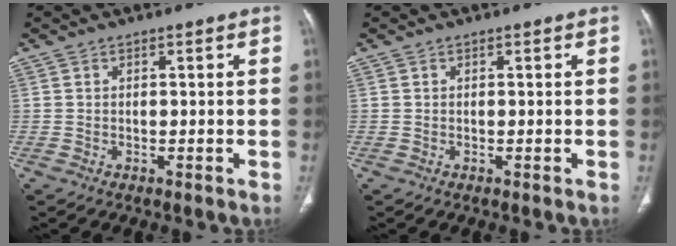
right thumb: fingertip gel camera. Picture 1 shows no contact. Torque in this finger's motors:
{"motor_torque": [0.01, 0.00, 0.04, -0.05, 0.00]}